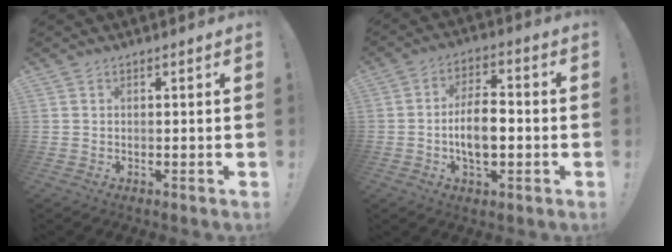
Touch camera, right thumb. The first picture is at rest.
{"total": 9.9, "force": [-2.1, 5.1, 8.2], "torque": [-0.142, 0.010, -0.039]}